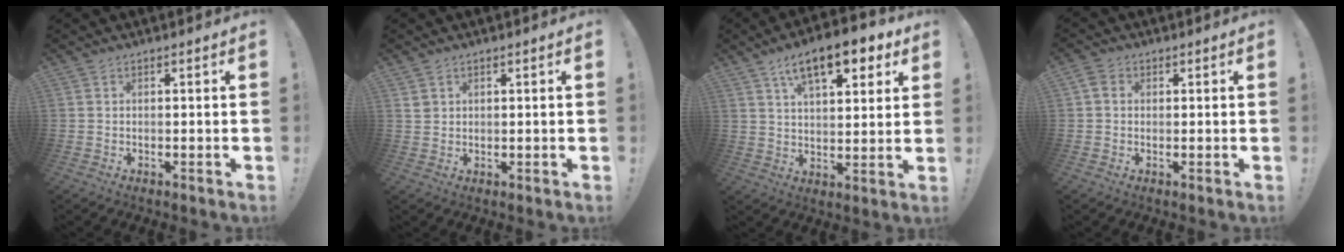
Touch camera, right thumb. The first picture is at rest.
{"total": 2.2, "force": [1.3, 1.7, 0.5], "torque": [0.005, -0.007, 0.024]}
{"total": 14.1, "force": [7.7, 5.8, 10.3], "torque": [-0.152, -0.031, 0.127]}
{"total": 3.4, "force": [0.8, 2.8, 1.8], "torque": [-0.031, 0.007, 0.017]}